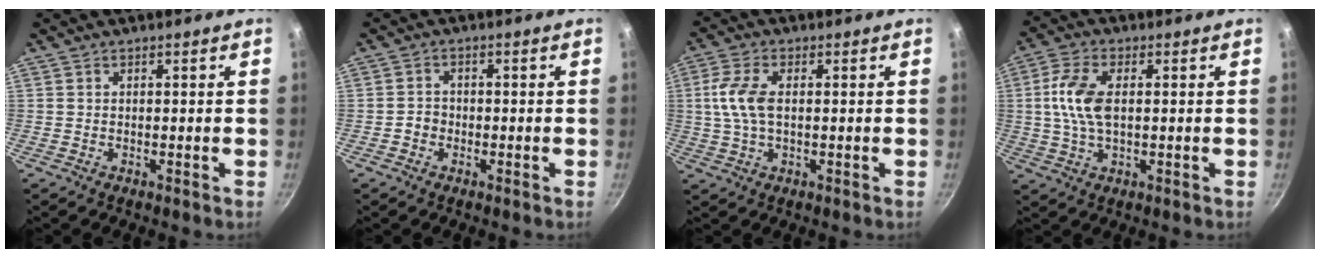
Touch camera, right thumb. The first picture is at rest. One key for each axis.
{"total": 2.2, "fx": -0.9, "fy": 1.8, "fz": 0.7, "tx": -0.001, "ty": 0.011, "tz": -0.018}
{"total": 7.4, "fx": 0.7, "fy": 3.9, "fz": 6.2, "tx": -0.132, "ty": 0.009, "tz": 0.010}
{"total": 8.9, "fx": 0.9, "fy": 4.7, "fz": 7.5, "tx": -0.150, "ty": 0.011, "tz": 0.011}